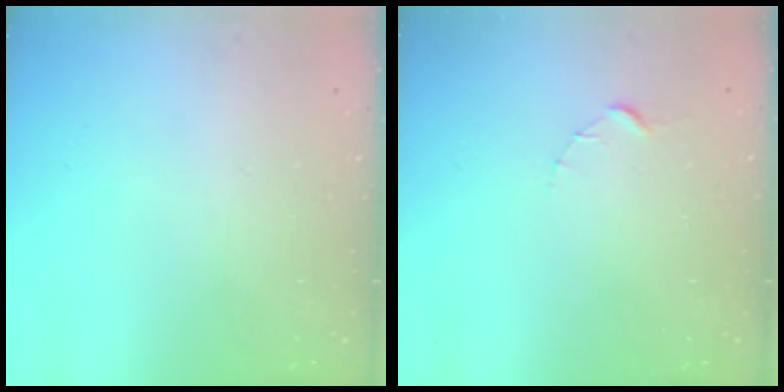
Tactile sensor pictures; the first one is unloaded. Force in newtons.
{"total": 1.5, "press": 1.5, "slide": 0.2}